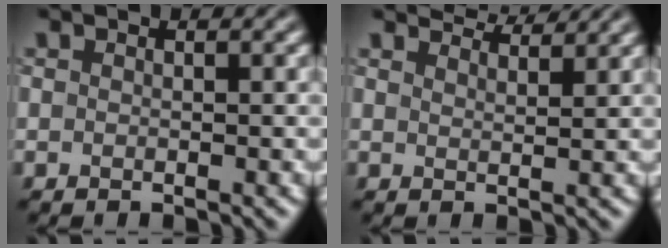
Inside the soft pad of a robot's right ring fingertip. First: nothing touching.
{"total": 3.9, "force": [3.7, 0.4, 1.0], "torque": [-0.013, 0.004, 0.049]}